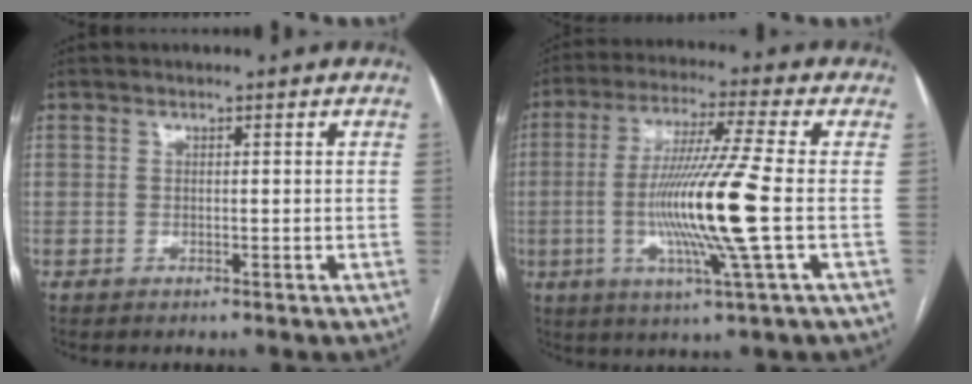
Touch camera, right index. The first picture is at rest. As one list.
[{"total": 14.1, "force": [-2.1, -1.6, 13.9], "torque": [-0.272, -0.018, -0.046]}]